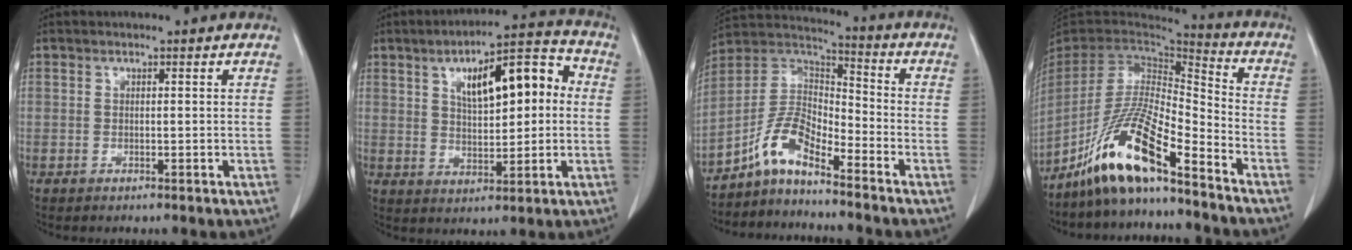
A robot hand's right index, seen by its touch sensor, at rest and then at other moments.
{"total": 12.9, "force": [2.8, 4.5, 11.7], "torque": [-0.174, 0.037, 0.046]}
{"total": 7.7, "force": [-5.9, 2.5, 4.4], "torque": [-0.099, 0.020, -0.122]}
{"total": 14.6, "force": [-10.4, 1.5, 10.1], "torque": [-0.198, -0.006, -0.194]}